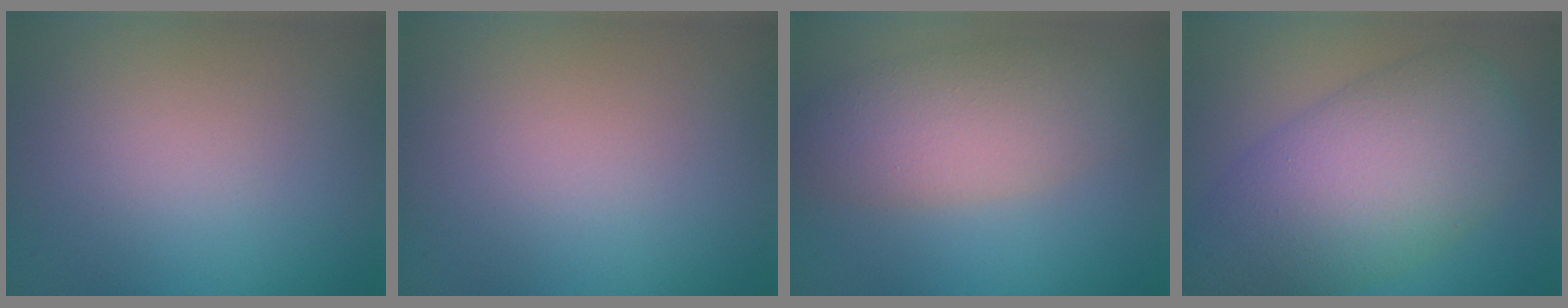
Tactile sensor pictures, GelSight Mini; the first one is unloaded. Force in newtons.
{"total": 0.0}
{"total": 5.1, "press": 5.1, "slide": 0.3}
{"total": 9.5, "press": 9.4, "slide": 0.3}